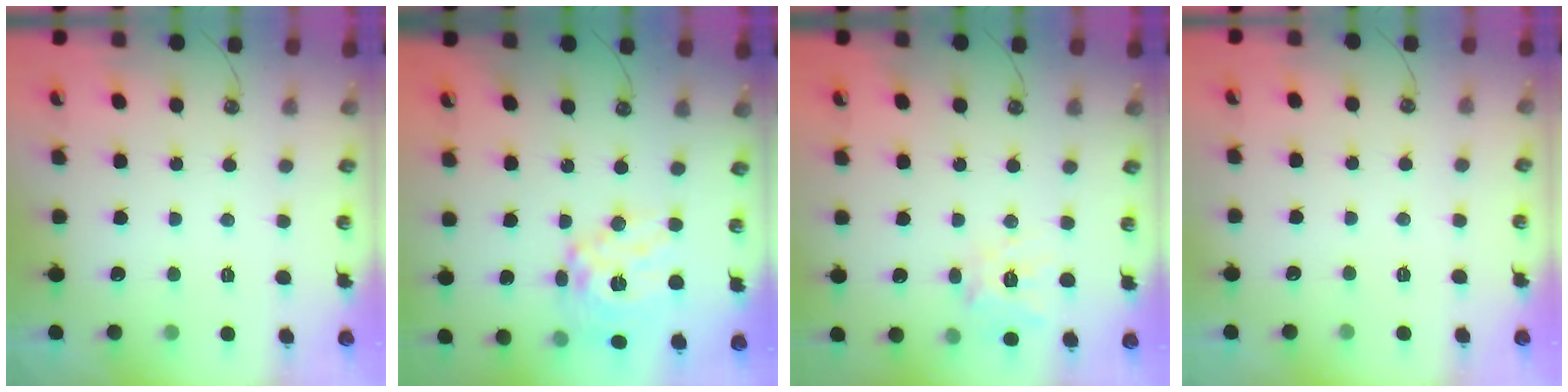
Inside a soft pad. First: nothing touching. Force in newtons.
{"total": 16.3, "press": 16.2, "slide": 1.5}
{"total": 11.4, "press": 11.3, "slide": 0.9}
{"total": 0.5, "press": 0.5, "slide": 0.2}